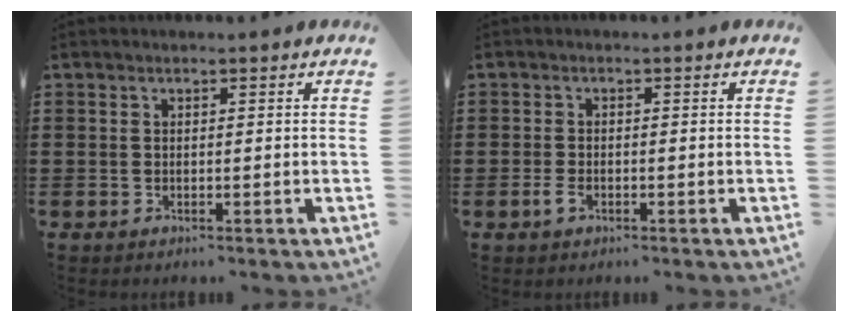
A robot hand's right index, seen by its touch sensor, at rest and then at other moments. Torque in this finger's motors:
{"motor_torque": [1.22, 0.92, 0.14, -0.01]}